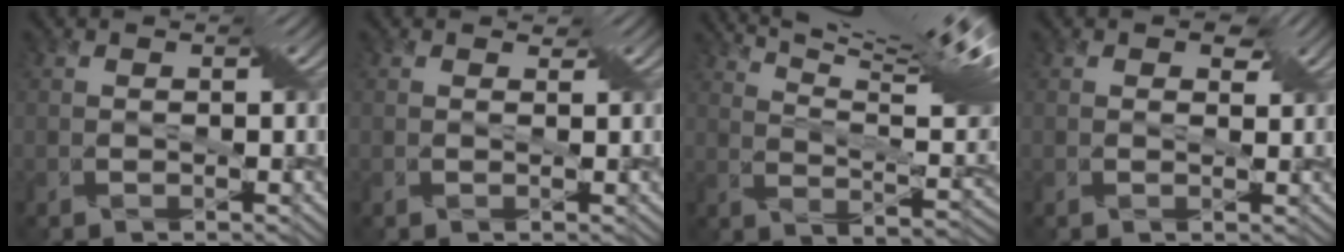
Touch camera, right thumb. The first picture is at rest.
{"total": 0.6, "force": [0.6, 0.2, -0.1], "torque": [-0.008, 0.007, 0.002]}
{"total": 14.8, "force": [11.3, 1.4, 9.5], "torque": [-0.177, 0.011, 0.176]}
{"total": 2.5, "force": [1.5, 1.6, 1.2], "torque": [-0.018, 0.004, 0.001]}